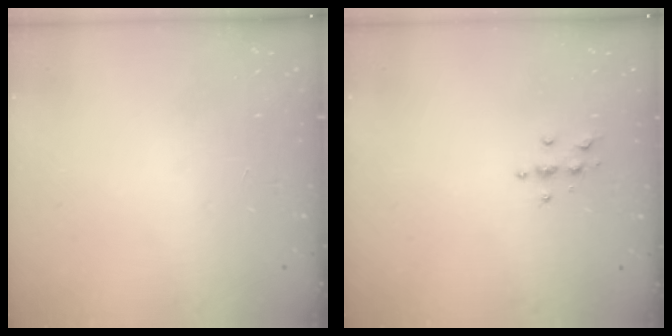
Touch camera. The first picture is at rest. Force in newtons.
{"total": 3.7, "press": 3.7, "slide": 0.4}